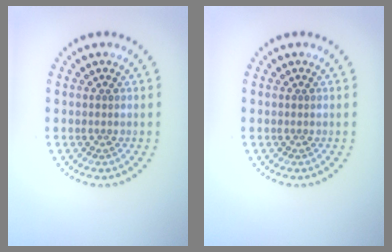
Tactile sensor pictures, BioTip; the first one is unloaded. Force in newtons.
{"total": 0.0}